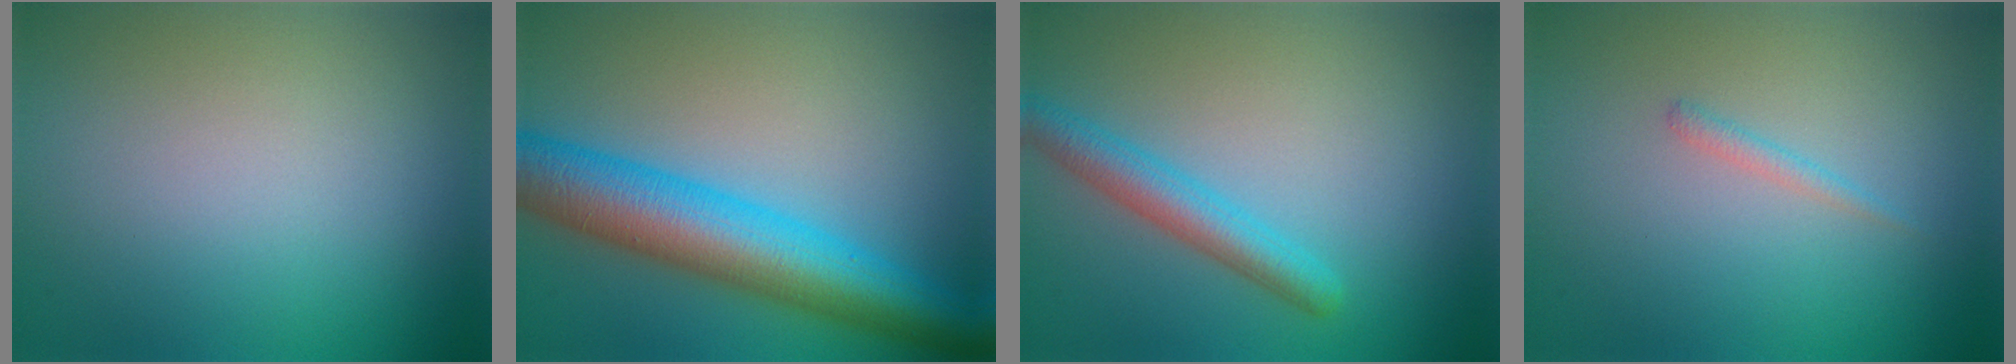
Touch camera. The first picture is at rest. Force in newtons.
{"total": 9.4, "press": 9.4, "slide": 0.0}
{"total": 3.4, "press": 3.4, "slide": 0.1}
{"total": 0.8, "press": 0.8, "slide": 0.1}